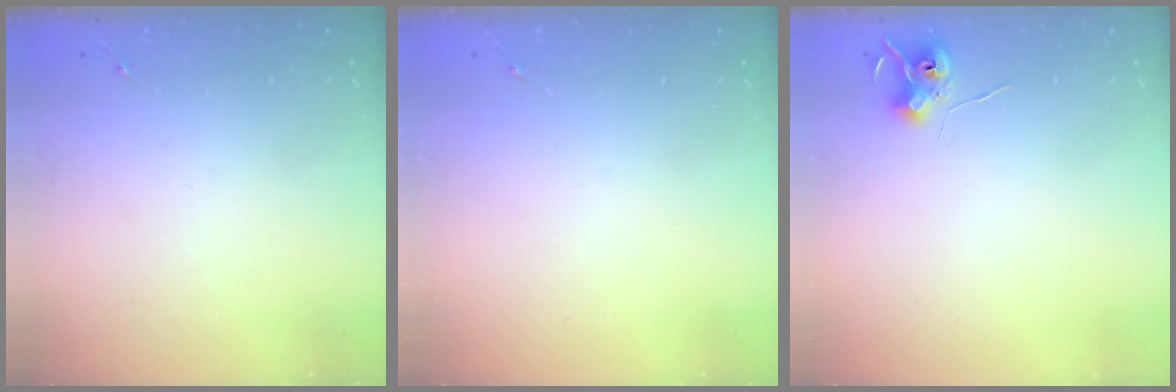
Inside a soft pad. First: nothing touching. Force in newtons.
{"total": 0.0}
{"total": 6.9, "press": 6.9, "slide": 0.6}